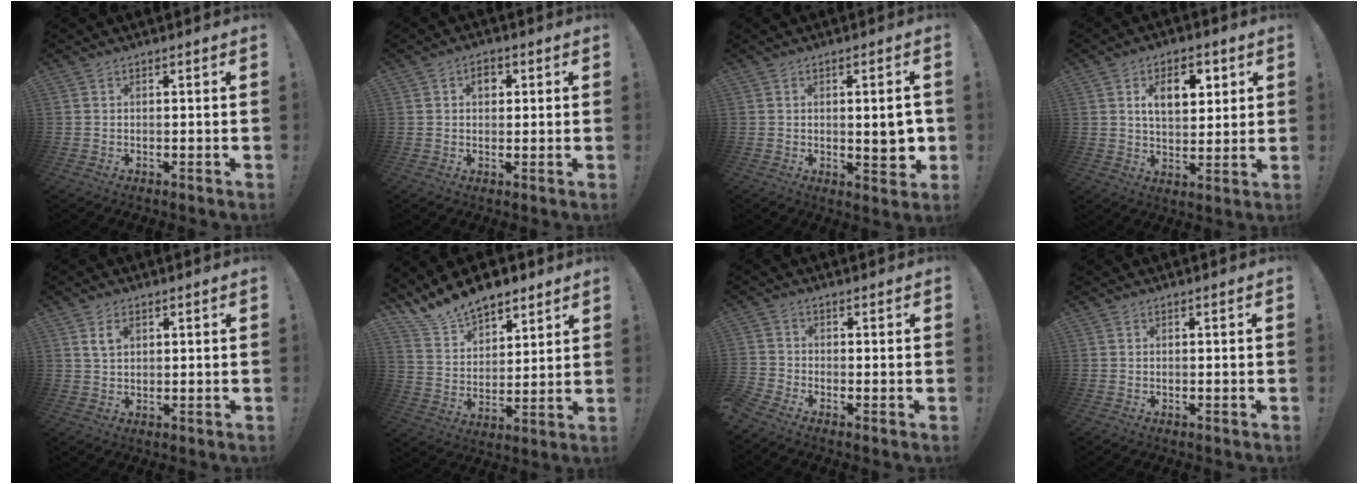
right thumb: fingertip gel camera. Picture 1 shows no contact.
{"total": 3.4, "force": [1.0, 2.6, 2.0], "torque": [-0.022, 0.001, 0.012]}
{"total": 7.2, "force": [0.3, 2.1, 6.9], "torque": [-0.078, -0.012, 0.003]}
{"total": 10.0, "force": [4.0, 5.9, 7.0], "torque": [-0.103, -0.003, 0.068]}
{"total": 3.8, "force": [1.8, 2.3, 2.5], "torque": [-0.037, -0.002, 0.031]}
{"total": 12.8, "force": [11.4, 5.1, 3.0], "torque": [-0.079, -0.087, 0.215]}
{"total": 2.6, "force": [-1.5, 1.7, 1.3], "torque": [-0.039, 0.005, -0.029]}
{"total": 0.0}